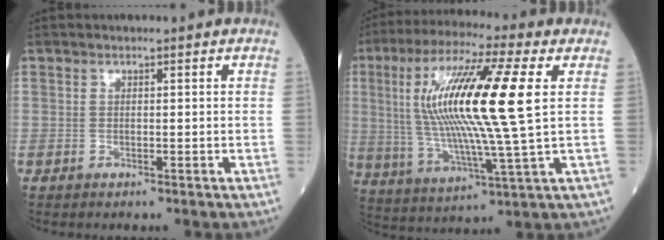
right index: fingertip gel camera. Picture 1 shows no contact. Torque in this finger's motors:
{"motor_torque": [2.14, 0.00, 1.06, 0.21]}